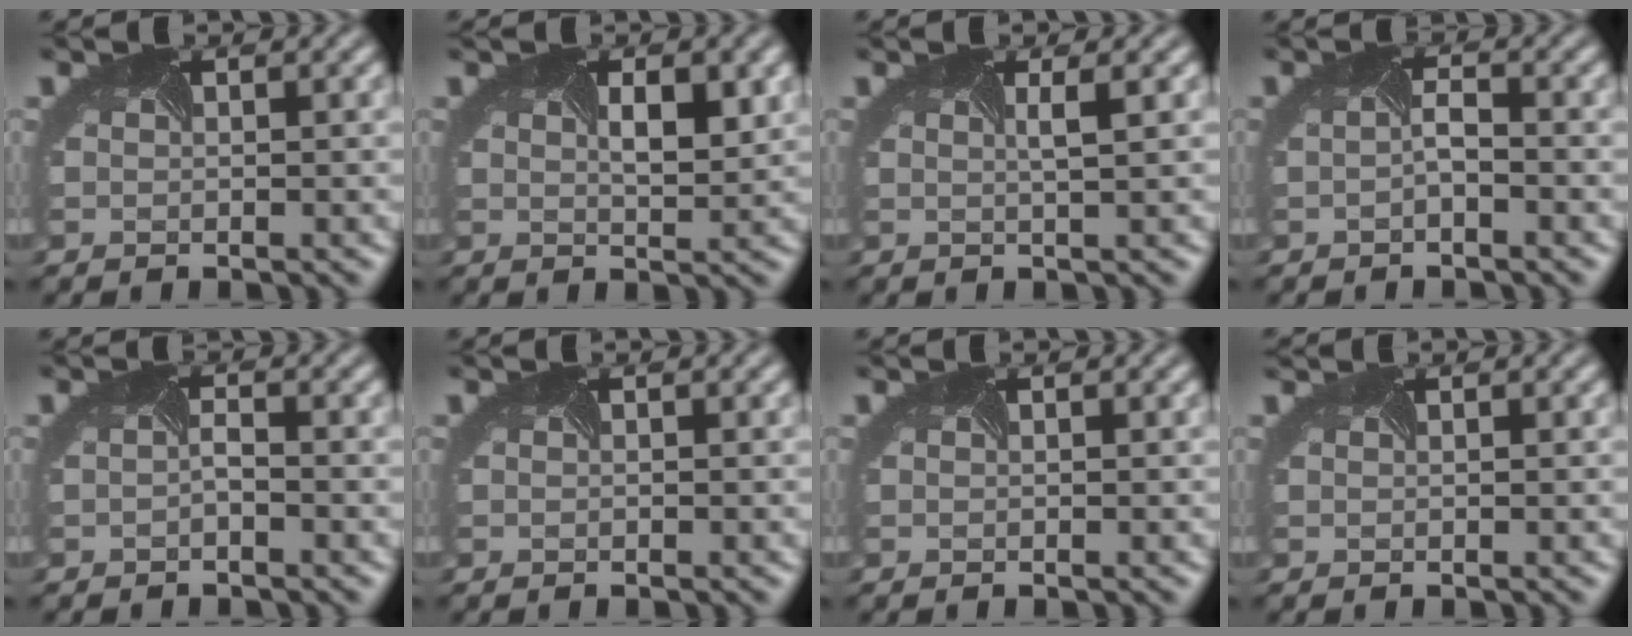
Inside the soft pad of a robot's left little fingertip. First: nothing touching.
{"total": 3.0, "force": [1.0, 1.0, 2.7], "torque": [-0.045, -0.003, 0.017]}
{"total": 1.4, "force": [0.4, 0.3, 1.3], "torque": [-0.009, 0.007, -0.007]}
{"total": 1.1, "force": [-0.7, 0.1, 0.8], "torque": [-0.021, -0.003, -0.015]}
{"total": 0.9, "force": [-0.8, 0.0, 0.4], "torque": [-0.014, -0.004, -0.016]}
{"total": 0.0}
{"total": 0.0}
{"total": 0.7, "force": [0.7, 0.0, 0.1], "torque": [-0.003, -0.005, 0.006]}